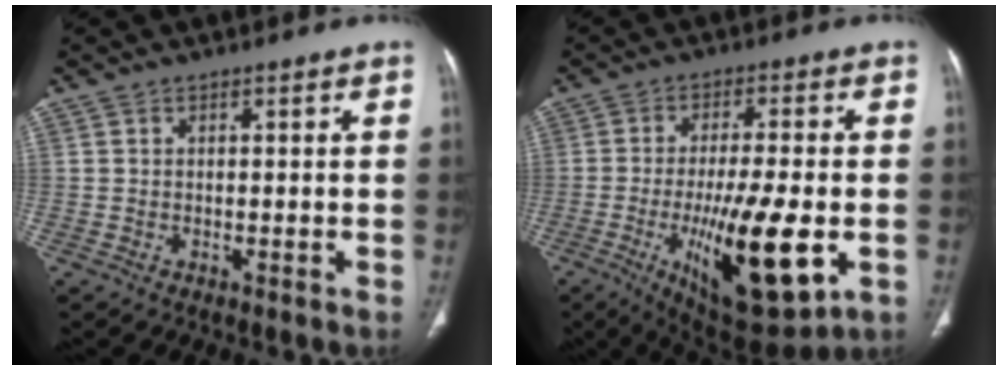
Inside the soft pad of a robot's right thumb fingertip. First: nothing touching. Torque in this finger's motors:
{"motor_torque": [0.11, 0.84, 1.54, -0.73, 0.14]}